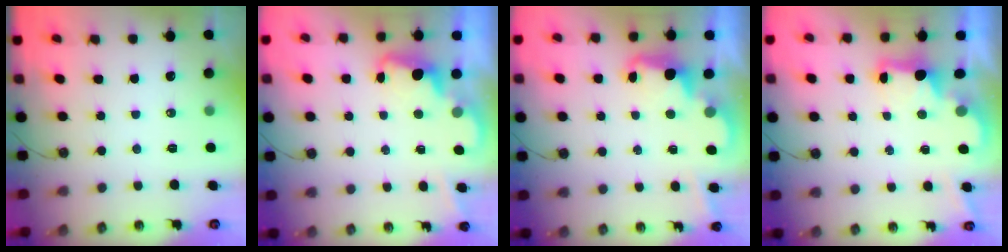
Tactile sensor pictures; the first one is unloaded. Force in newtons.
{"total": 2.3, "press": 2.3, "slide": 0.6}
{"total": 2.5, "press": 2.4, "slide": 0.5}
{"total": 2.3, "press": 2.2, "slide": 0.7}